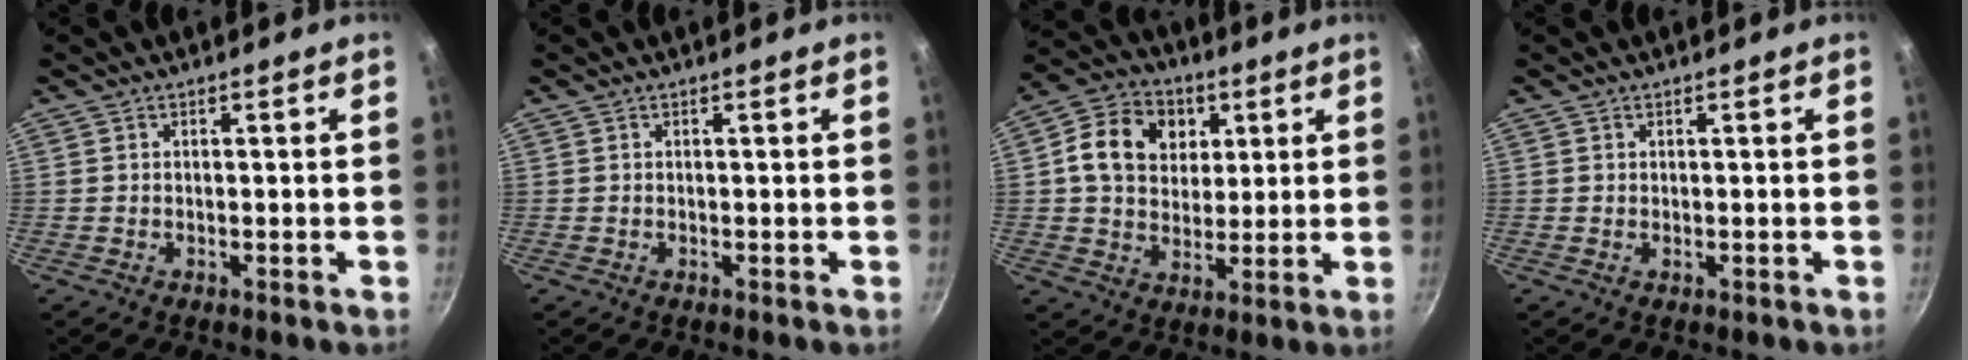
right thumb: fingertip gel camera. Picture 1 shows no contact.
{"total": 0.0}
{"total": 13.3, "force": [3.7, 10.6, 7.1], "torque": [-0.099, 0.002, 0.051]}
{"total": 0.0}